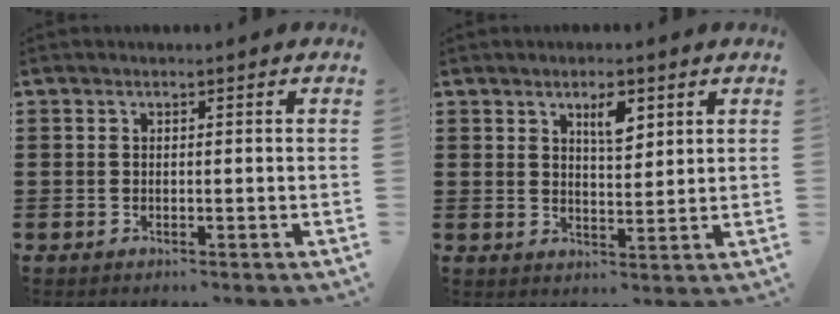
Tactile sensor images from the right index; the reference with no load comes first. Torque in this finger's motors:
{"motor_torque": [0.08, -0.07, 0.14, 0.05]}